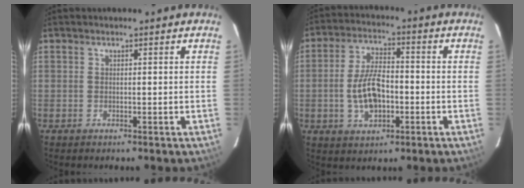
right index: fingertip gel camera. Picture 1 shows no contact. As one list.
[{"total": 9.6, "force": [-2.1, 4.9, 7.9], "torque": [-0.157, 0.008, -0.031]}]